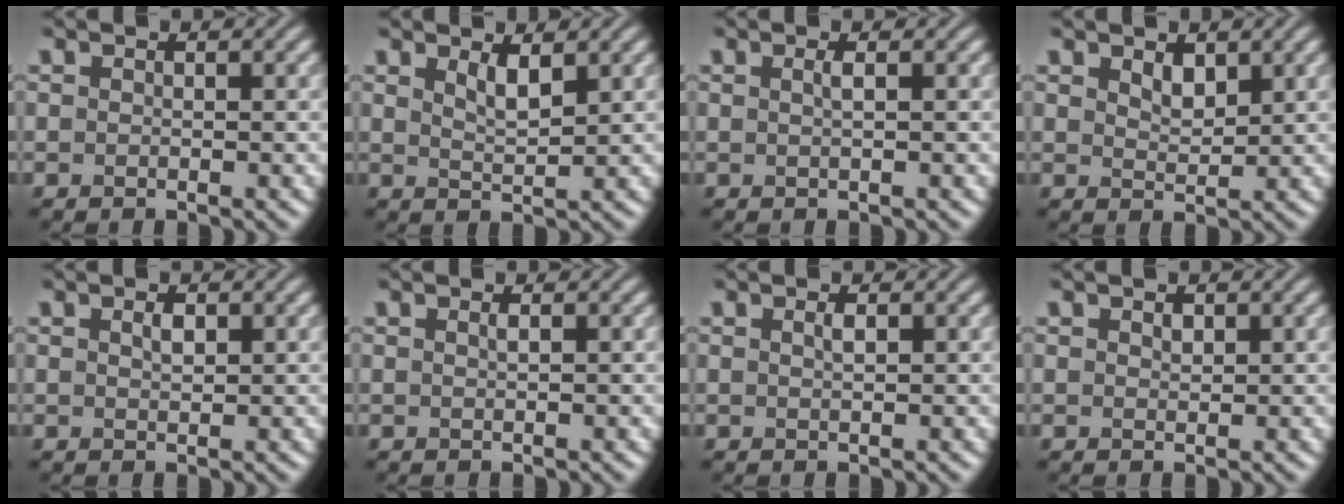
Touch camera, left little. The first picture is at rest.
{"total": 2.0, "force": [1.3, 0.5, 1.4], "torque": [-0.027, -0.004, 0.025]}
{"total": 1.0, "force": [0.3, 0.3, 0.9], "torque": [-0.014, 0.004, 0.003]}
{"total": 1.7, "force": [1.1, 0.8, 0.9], "torque": [-0.019, -0.004, 0.025]}
{"total": 1.0, "force": [0.5, 0.4, 0.8], "torque": [-0.017, 0.001, 0.011]}
{"total": 0.7, "force": [0.3, 0.2, 0.6], "torque": [-0.006, 0.003, 0.003]}
{"total": 0.8, "force": [0.4, 0.2, 0.6], "torque": [-0.013, 0.002, 0.007]}
{"total": 0.7, "force": [0.5, 0.4, 0.4], "torque": [-0.008, -0.002, 0.010]}